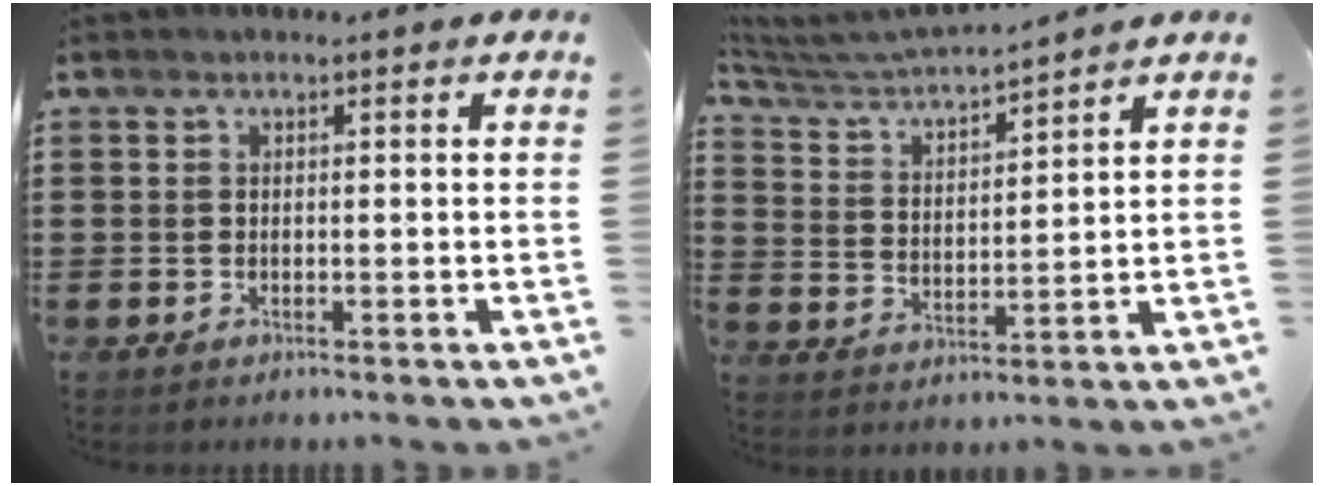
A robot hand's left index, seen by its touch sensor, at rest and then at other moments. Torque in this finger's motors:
{"motor_torque": [0.25, 0.29, 0.19, 0.15]}